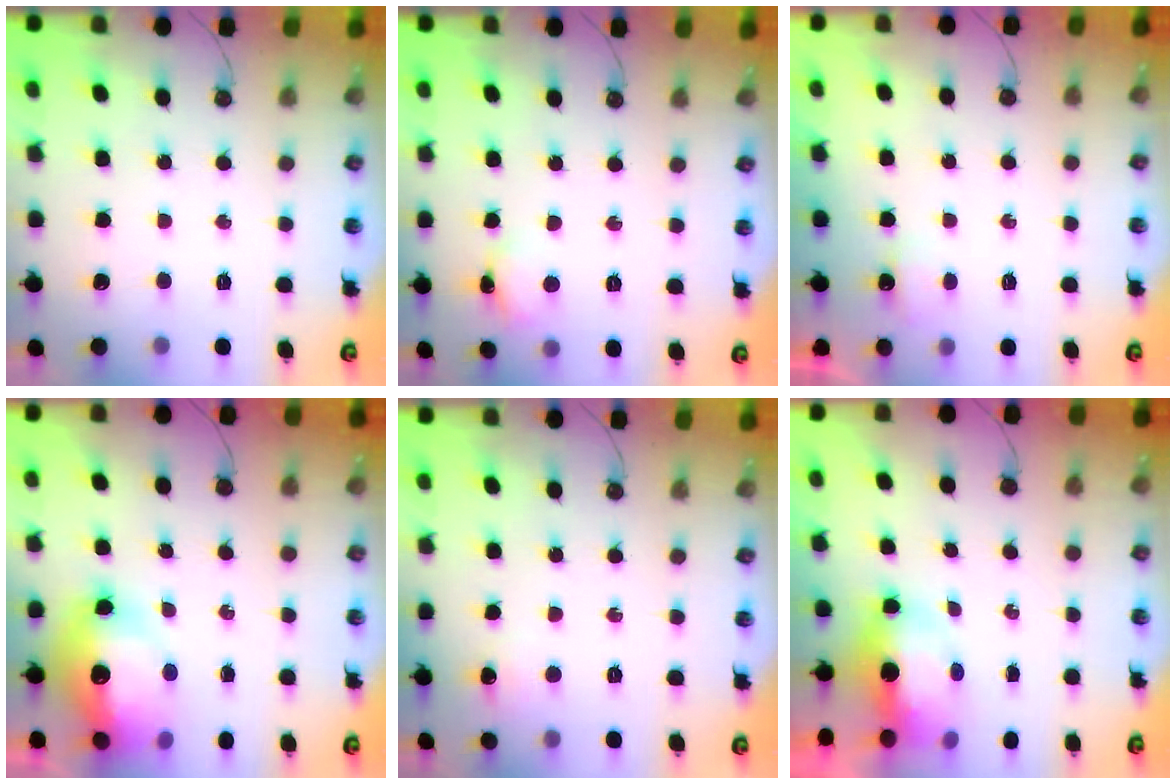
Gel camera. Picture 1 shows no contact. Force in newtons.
{"total": 3.1, "press": 3.1, "slide": 0.1}
{"total": 2.6, "press": 2.6, "slide": 0.4}
{"total": 16.6, "press": 16.5, "slide": 1.5}
{"total": 13.0, "press": 3.5, "slide": 12.6}
{"total": 6.9, "press": 6.7, "slide": 1.8}